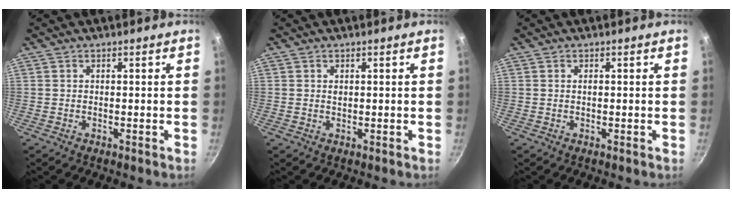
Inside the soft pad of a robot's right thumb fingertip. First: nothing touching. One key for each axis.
{"total": 0.8, "fx": 0.3, "fy": 0.6, "fz": 0.6, "tx": -0.007, "ty": 0.002, "tz": 0.004}
{"total": 0.8, "fx": 0.1, "fy": 0.5, "fz": 0.7, "tx": -0.011, "ty": 0.002, "tz": 0.001}